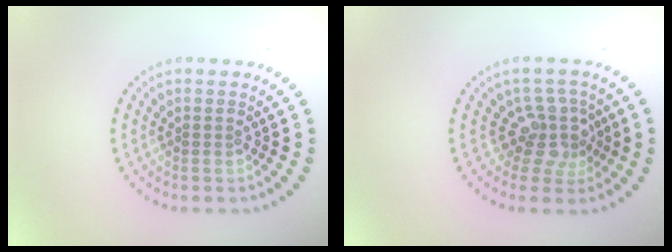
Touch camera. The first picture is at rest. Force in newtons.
{"total": 3.2, "press": 2.3, "slide": 2.2}